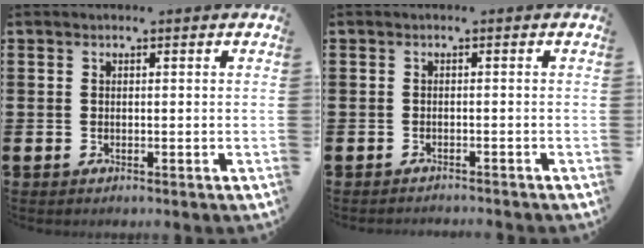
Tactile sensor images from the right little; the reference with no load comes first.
{"total": 0.8, "force": [-0.7, -0.1, -0.1], "torque": [0.001, 0.000, -0.016]}